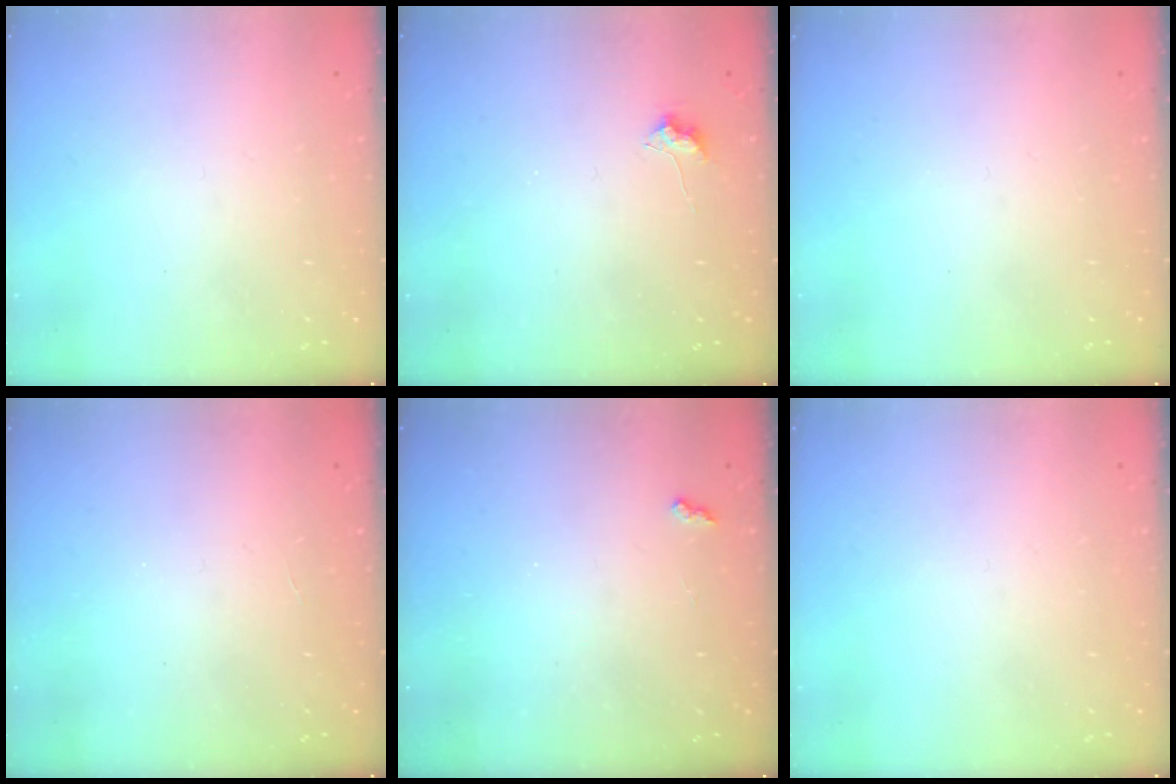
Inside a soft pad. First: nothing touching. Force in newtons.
{"total": 5.7, "press": 5.7, "slide": 0.9}
{"total": 0.0}
{"total": 2.1, "press": 2.1, "slide": 0.4}
{"total": 2.4, "press": 2.4, "slide": 0.4}
{"total": 0.0}